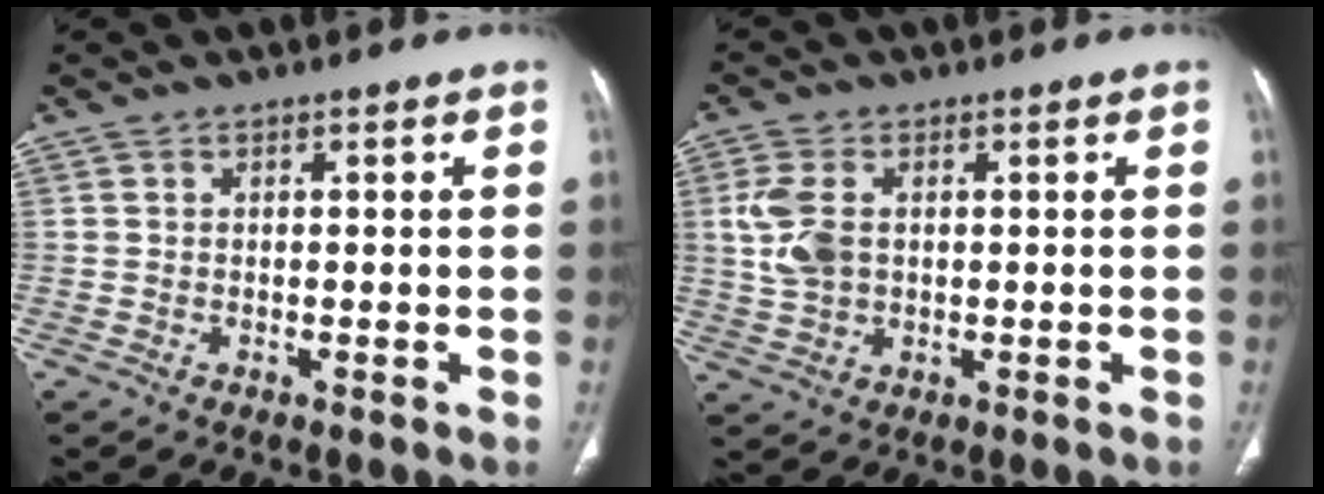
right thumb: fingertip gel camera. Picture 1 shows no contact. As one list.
[{"total": 6.8, "force": [1.0, 4.4, 5.1], "torque": [-0.118, 0.003, 0.023]}]